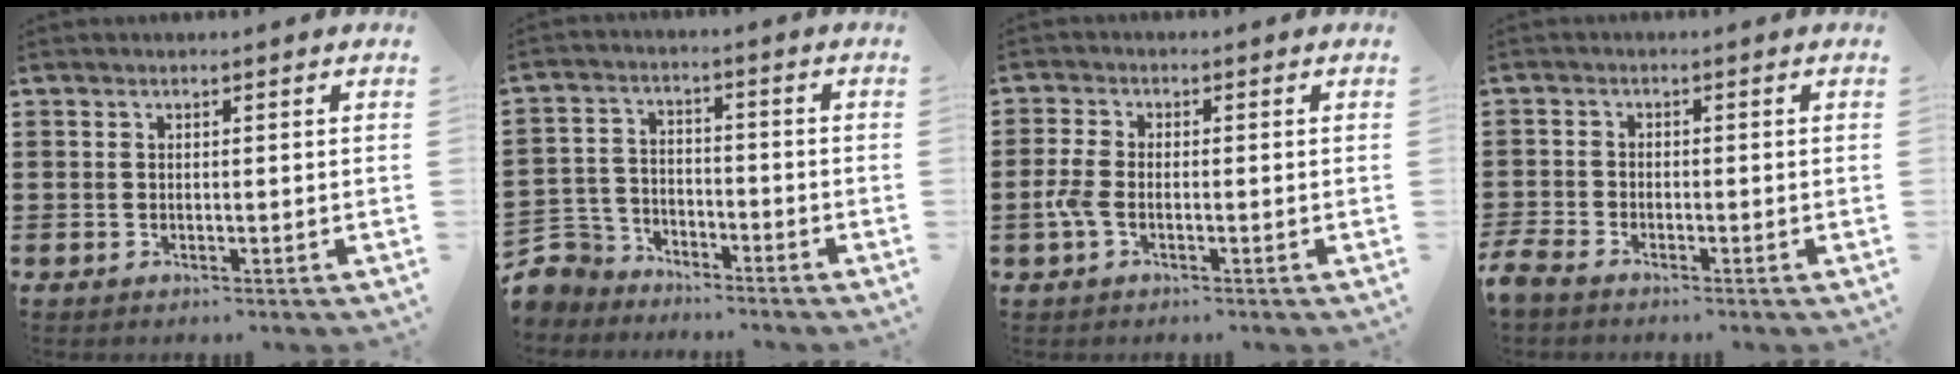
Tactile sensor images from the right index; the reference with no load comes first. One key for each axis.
{"total": 6.1, "fx": -5.4, "fy": 2.8, "fz": 0.3, "tx": -0.035, "ty": 0.010, "tz": -0.114}
{"total": 3.3, "fx": -1.2, "fy": 1.5, "fz": 2.7, "tx": -0.082, "ty": -0.011, "tz": -0.031}
{"total": 2.3, "fx": -2.3, "fy": 0.3, "fz": 0.3, "tx": -0.022, "ty": -0.004, "tz": -0.052}